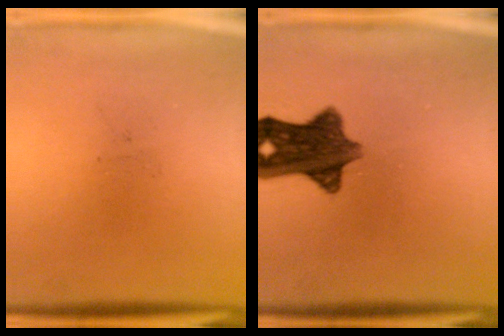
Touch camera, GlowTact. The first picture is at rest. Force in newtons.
{"total": 9.9}